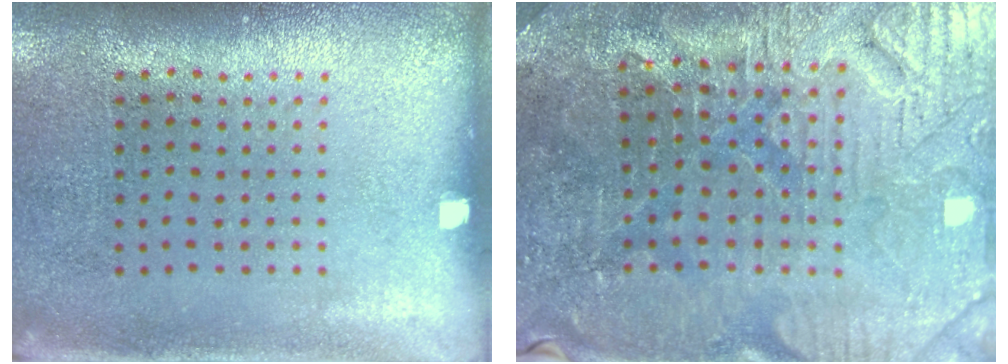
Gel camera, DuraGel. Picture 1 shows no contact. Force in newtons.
{"total": 3.6, "press": 3.6, "slide": 0.4}